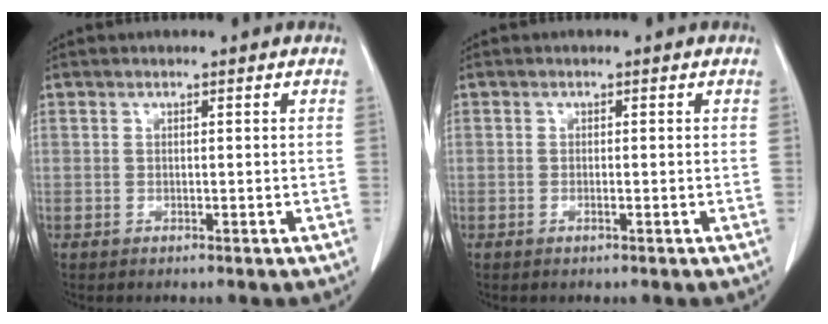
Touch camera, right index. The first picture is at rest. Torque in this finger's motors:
{"motor_torque": [-0.15, 0.12, -0.06, -0.01]}